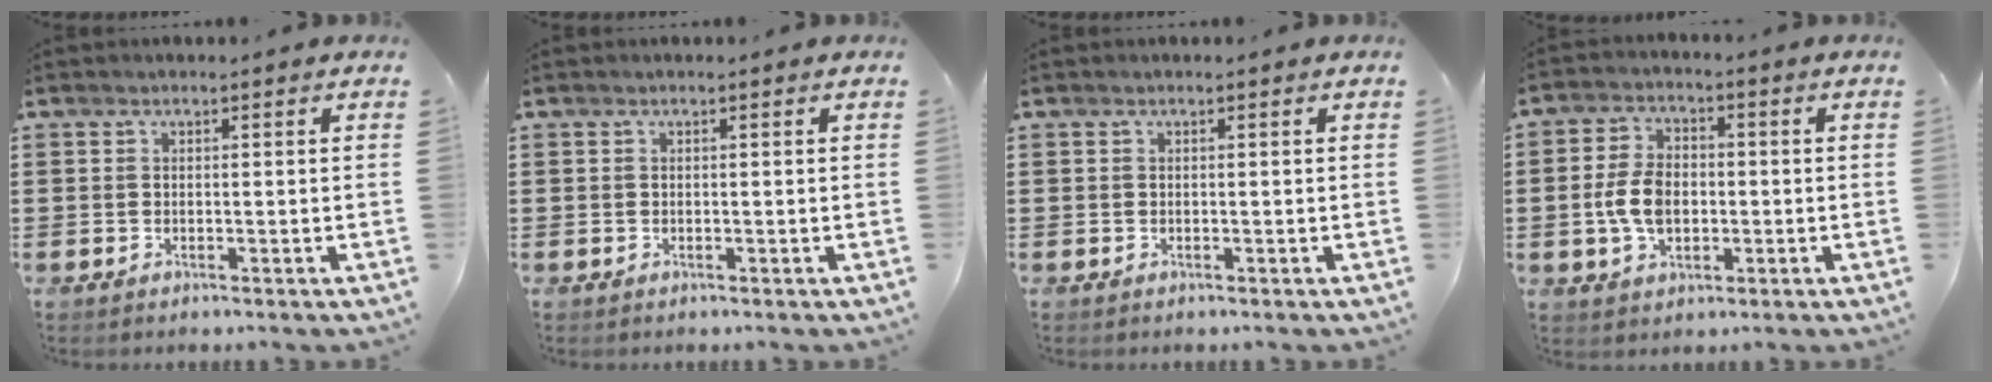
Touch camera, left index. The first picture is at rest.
{"total": 0.0}
{"total": 0.0}
{"total": 6.6, "force": [-0.9, 4.2, 5.0], "torque": [-0.122, 0.002, -0.023]}